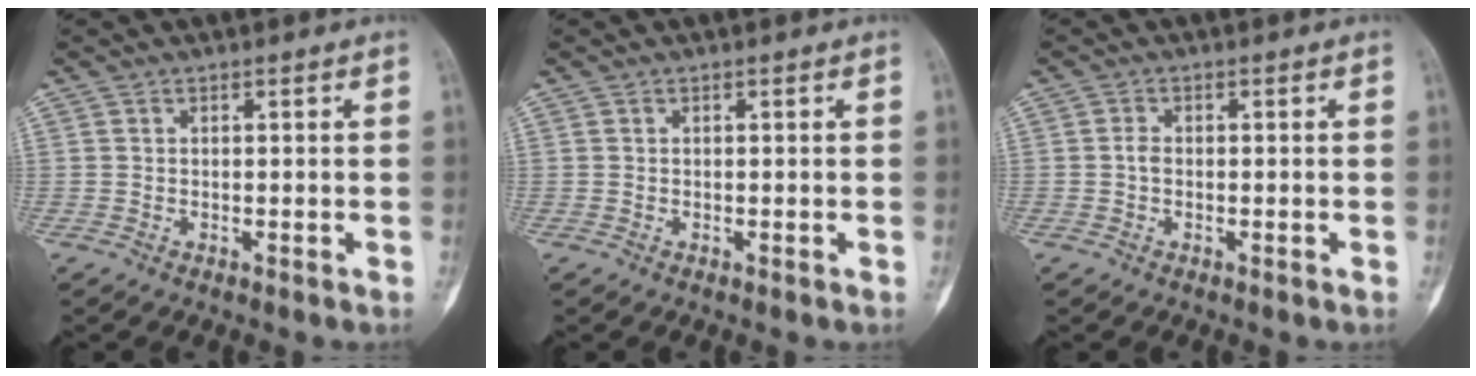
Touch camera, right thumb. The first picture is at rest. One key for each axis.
{"total": 0.0}
{"total": 1.4, "fx": -0.3, "fy": 1.0, "fz": 0.9, "tx": -0.012, "ty": 0.004, "tz": -0.007}